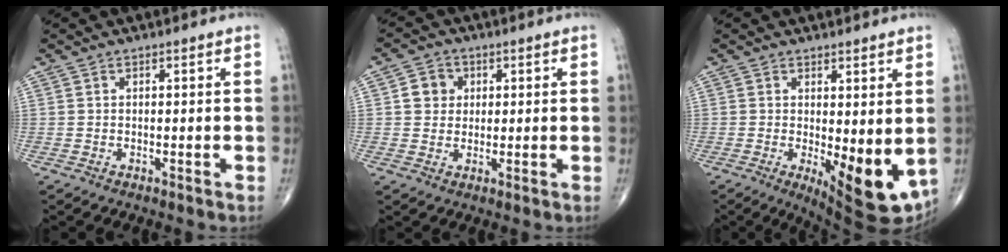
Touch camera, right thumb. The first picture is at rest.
{"total": 4.6, "force": [1.0, 4.2, 1.7], "torque": [-0.004, 0.002, 0.011]}
{"total": 11.5, "force": [-1.2, 4.1, 10.7], "torque": [-0.140, -0.029, -0.005]}